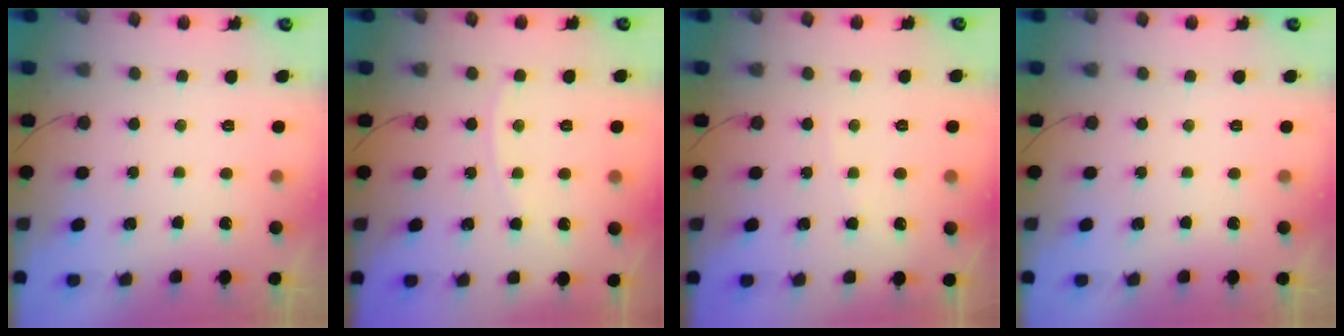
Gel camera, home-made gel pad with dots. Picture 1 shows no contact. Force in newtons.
{"total": 3.5, "press": 3.5, "slide": 0.4}
{"total": 2.3, "press": 2.3, "slide": 0.4}
{"total": 0.0}